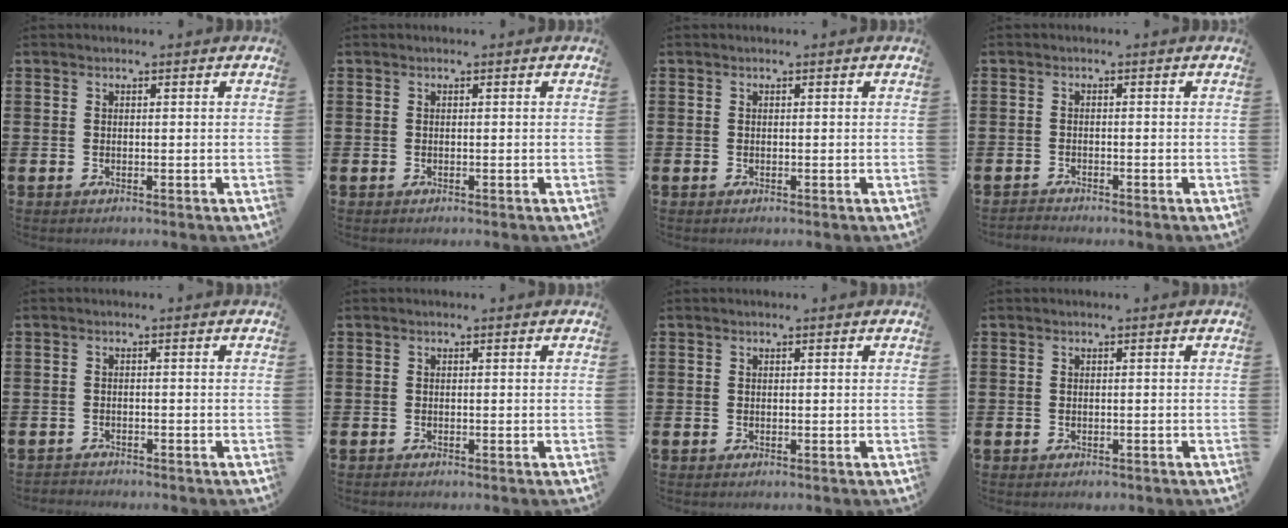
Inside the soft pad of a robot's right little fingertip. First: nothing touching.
{"total": 0.0}
{"total": 0.0}
{"total": 0.9, "force": [-0.9, 0.0, -0.1], "torque": [0.000, 0.000, -0.019]}
{"total": 0.9, "force": [-0.9, 0.1, -0.1], "torque": [0.000, 0.002, -0.020]}
{"total": 0.0}
{"total": 0.0}
{"total": 0.0}